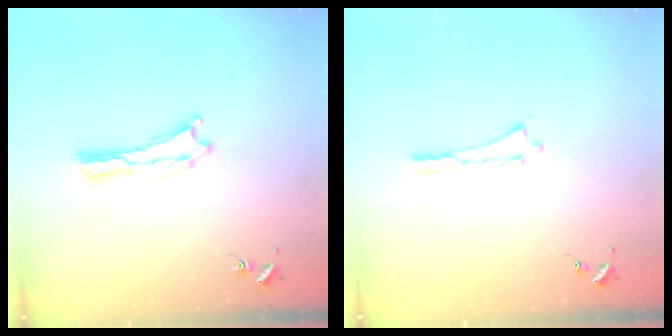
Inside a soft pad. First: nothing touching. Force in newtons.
{"total": 0.0}